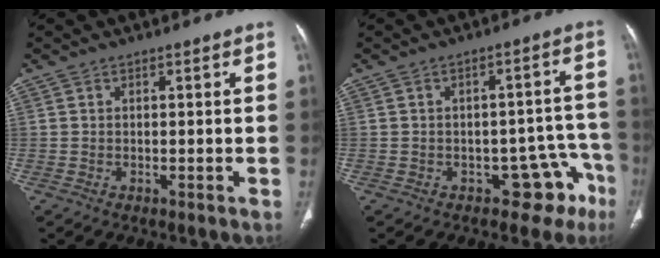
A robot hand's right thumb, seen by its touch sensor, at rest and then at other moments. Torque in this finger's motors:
{"motor_torque": [0.08, -0.03, 0.52, -0.30, 0.07]}